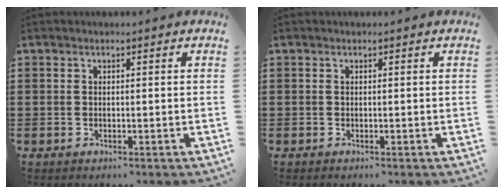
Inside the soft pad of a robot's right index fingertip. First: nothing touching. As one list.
[{"total": 0.0}]